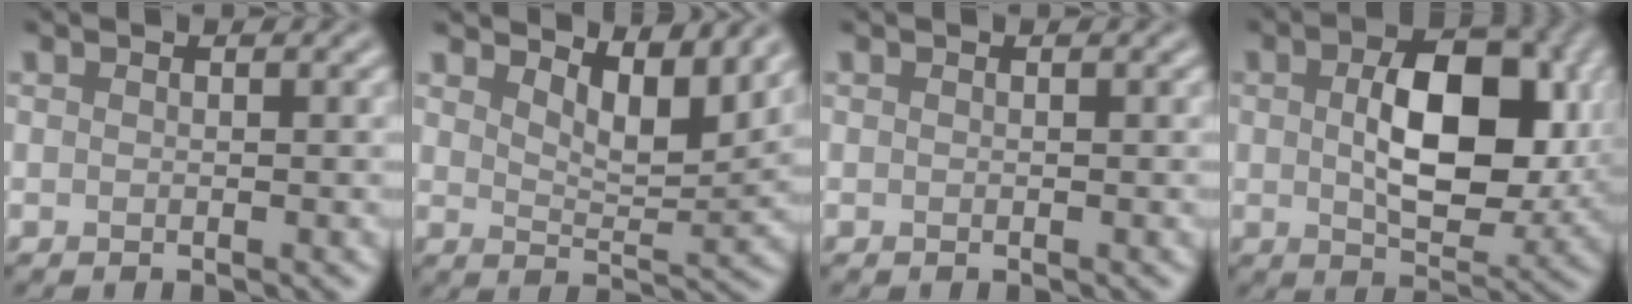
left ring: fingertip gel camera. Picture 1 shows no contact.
{"total": 4.8, "force": [3.5, 1.5, 3.0], "torque": [-0.053, -0.007, 0.052]}
{"total": 0.0}
{"total": 9.4, "force": [0.9, 5.3, 7.7], "torque": [-0.125, -0.004, 0.018]}